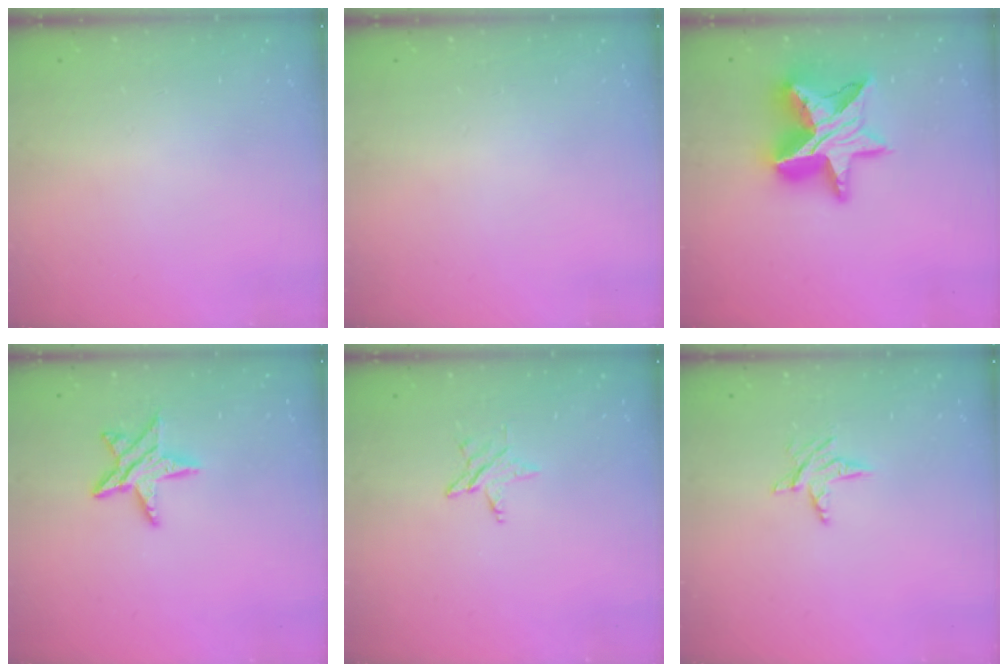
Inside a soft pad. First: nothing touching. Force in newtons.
{"total": 0.0}
{"total": 18.7, "press": 18.7, "slide": 1.2}
{"total": 9.7, "press": 9.7, "slide": 0.5}
{"total": 2.8, "press": 2.7, "slide": 0.3}
{"total": 5.9, "press": 5.9, "slide": 0.4}